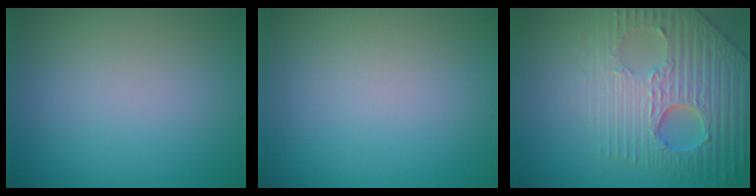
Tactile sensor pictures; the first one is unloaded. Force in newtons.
{"total": 0.0}
{"total": 8.4, "press": 6.1, "slide": 5.8}